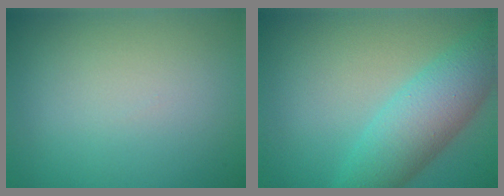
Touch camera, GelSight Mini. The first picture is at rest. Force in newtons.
{"total": 5.8, "press": 5.8, "slide": 0.1}